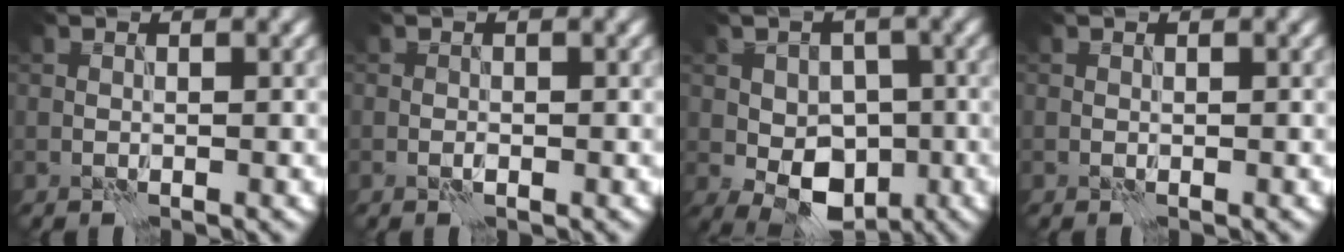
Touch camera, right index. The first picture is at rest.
{"total": 0.7, "force": [-0.3, 0.4, 0.5], "torque": [-0.012, 0.001, -0.007]}
{"total": 7.1, "force": [-1.8, 5.0, 4.8], "torque": [-0.069, -0.002, -0.031]}
{"total": 0.0}